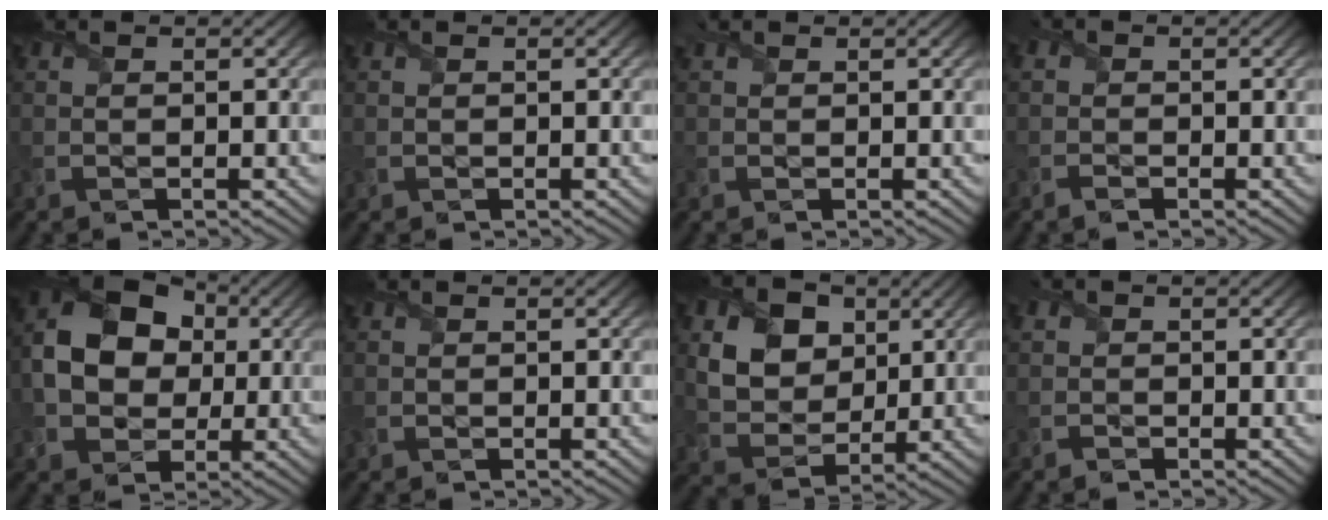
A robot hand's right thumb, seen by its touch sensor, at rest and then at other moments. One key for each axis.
{"total": 0.6, "fx": 0.3, "fy": 0.5, "fz": -0.2, "tx": -0.003, "ty": -0.002, "tz": 0.002}
{"total": 1.3, "fx": 1.1, "fy": 0.6, "fz": 0.4, "tx": -0.017, "ty": 0.008, "tz": 0.016}
{"total": 1.4, "fx": -0.7, "fy": 1.0, "fz": 0.6, "tx": -0.020, "ty": -0.001, "tz": -0.022}
{"total": 11.3, "fx": 1.0, "fy": 8.7, "fz": 7.1, "tx": -0.154, "ty": 0.009, "tz": 0.007}
{"total": 0.8, "fx": 0.1, "fy": 0.8, "fz": 0.0, "tx": -0.010, "ty": -0.001, "tz": -0.002}
{"total": 11.5, "fx": 4.5, "fy": 8.7, "fz": 6.0, "tx": -0.162, "ty": 0.010, "tz": 0.088}
{"total": 1.3, "fx": -0.4, "fy": 1.2, "fz": 0.1, "tx": -0.005, "ty": 0.000, "tz": -0.016}